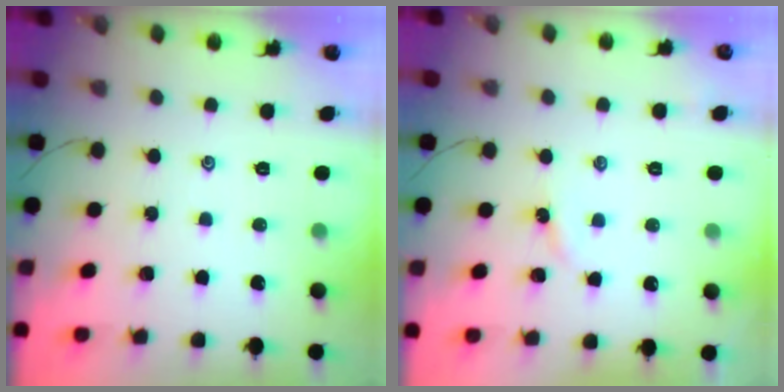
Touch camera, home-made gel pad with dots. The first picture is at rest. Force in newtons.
{"total": 2.3, "press": 2.3, "slide": 0.4}